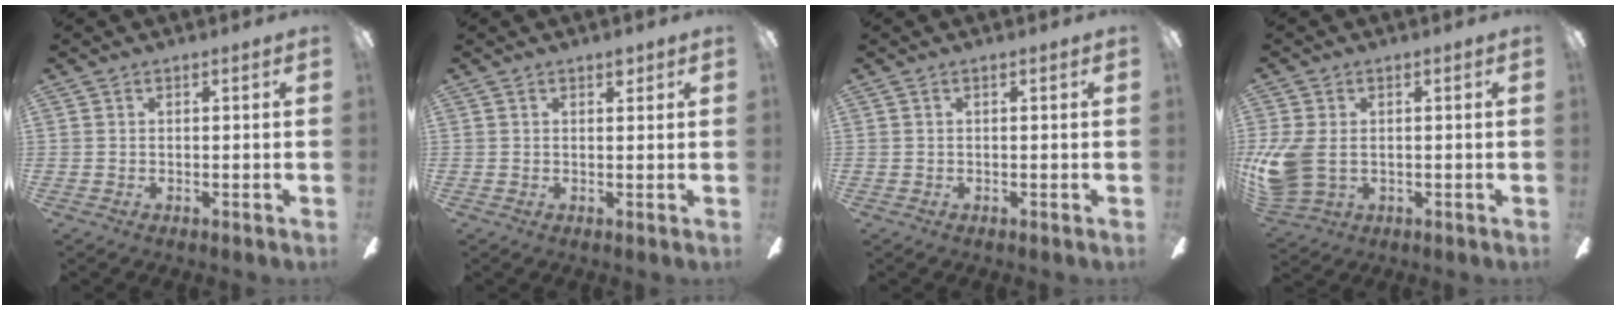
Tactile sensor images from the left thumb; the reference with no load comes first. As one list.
[{"total": 1.7, "force": [1.3, 0.9, 0.7], "torque": [0.002, -0.005, 0.020]}, {"total": 0.0}, {"total": 8.9, "force": [-0.3, 6.0, 6.6], "torque": [-0.156, -0.002, -0.001]}]